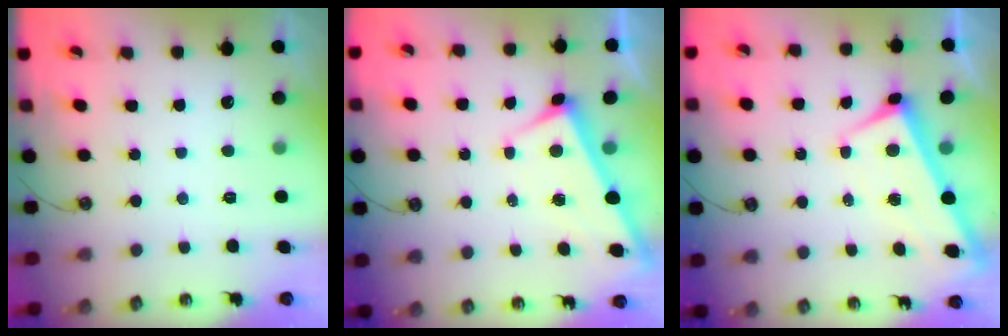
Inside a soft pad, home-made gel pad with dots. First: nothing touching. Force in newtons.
{"total": 3.0, "press": 3.0, "slide": 0.0}
{"total": 1.0, "press": 0.7, "slide": 0.8}